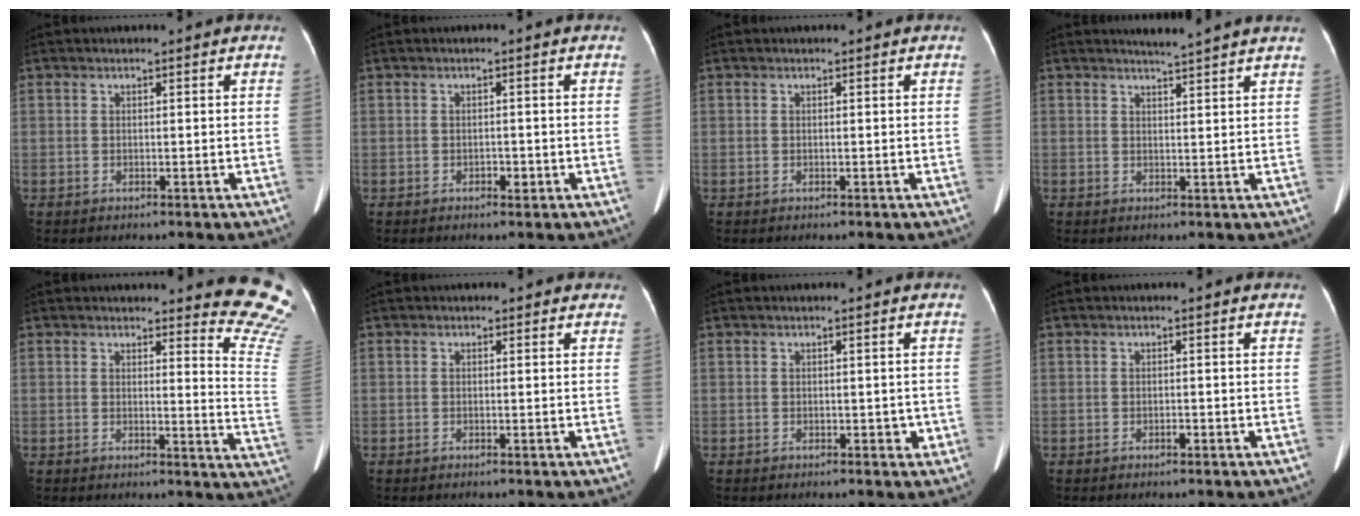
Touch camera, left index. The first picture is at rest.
{"total": 1.2, "force": [-0.8, 0.7, 0.7], "torque": [-0.011, -0.003, -0.011]}
{"total": 0.0}
{"total": 2.8, "force": [2.7, -0.6, 0.4], "torque": [-0.005, 0.005, 0.038]}
{"total": 10.3, "force": [10.0, -0.2, 2.6], "torque": [-0.004, -0.122, 0.076]}
{"total": 1.0, "force": [0.4, 0.9, 0.0], "torque": [0.007, 0.002, -0.002]}
{"total": 0.8, "force": [-0.5, 0.5, 0.4], "torque": [-0.006, -0.003, -0.008]}
{"total": 0.7, "force": [-0.6, 0.2, 0.3], "torque": [-0.008, -0.004, -0.009]}